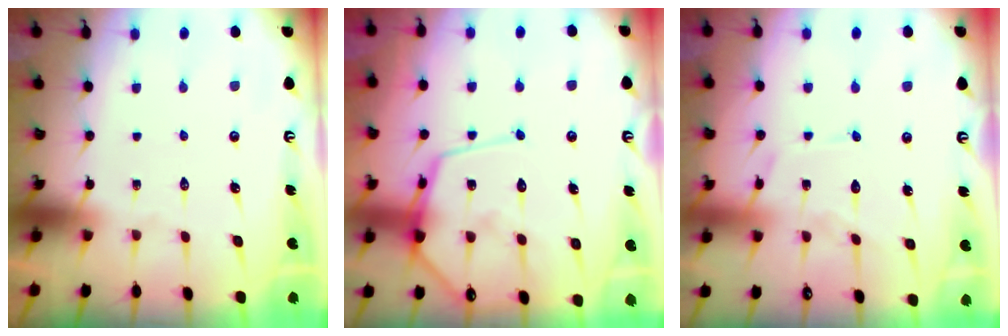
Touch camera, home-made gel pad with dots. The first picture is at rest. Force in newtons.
{"total": 14.6, "press": 14.6, "slide": 1.5}
{"total": 8.9, "press": 8.9, "slide": 0.4}